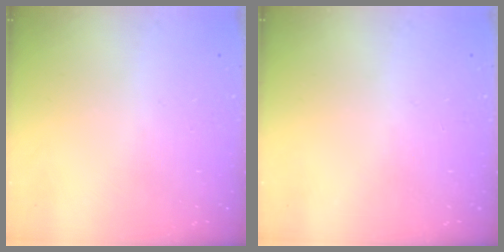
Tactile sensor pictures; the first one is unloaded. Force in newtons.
{"total": 0.0}